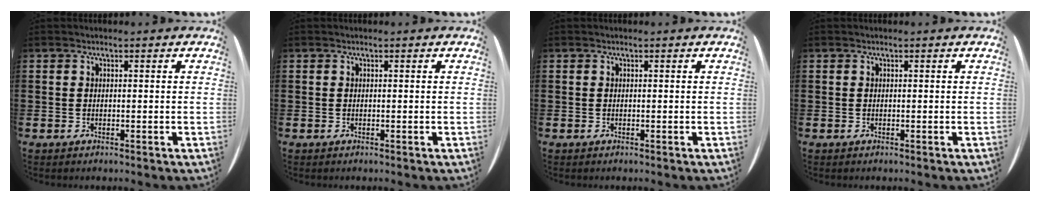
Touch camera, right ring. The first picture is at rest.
{"total": 0.0}
{"total": 0.0}
{"total": 0.0}